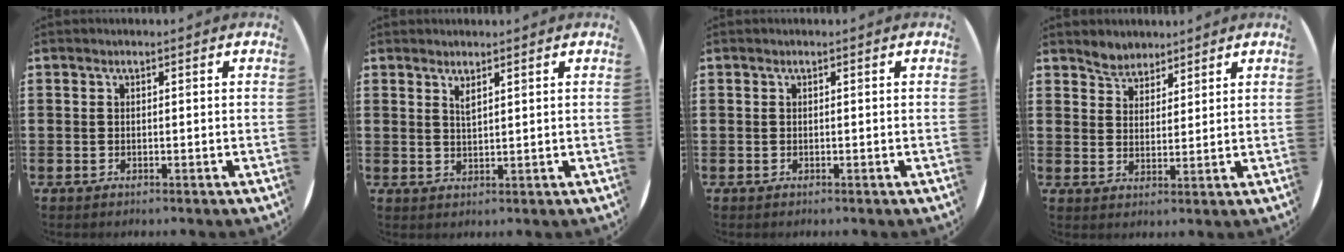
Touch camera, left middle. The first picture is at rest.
{"total": 1.6, "force": [1.4, 0.1, 0.7], "torque": [-0.015, 0.002, 0.025]}
{"total": 0.0}
{"total": 3.3, "force": [3.1, 1.1, -0.4], "torque": [-0.002, -0.005, 0.060]}